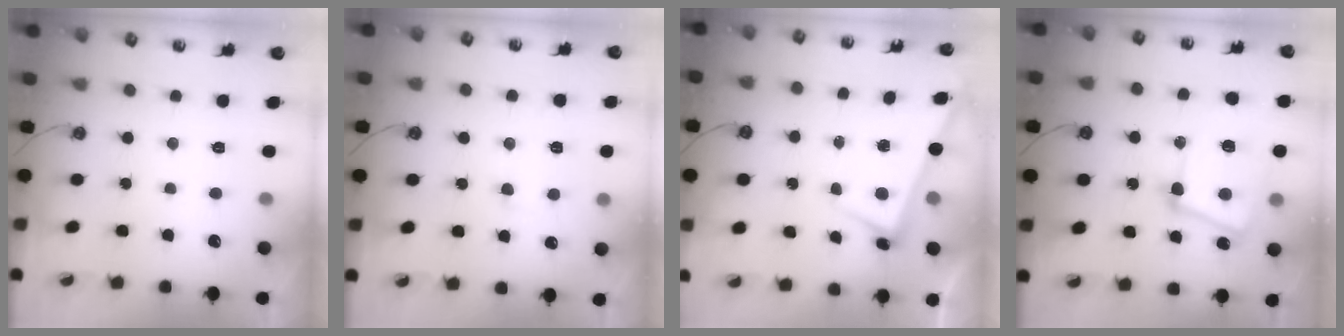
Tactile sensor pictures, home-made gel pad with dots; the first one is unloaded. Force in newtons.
{"total": 3.2, "press": 3.1, "slide": 0.7}
{"total": 2.8, "press": 2.8, "slide": 0.4}
{"total": 14.1, "press": 13.9, "slide": 2.5}